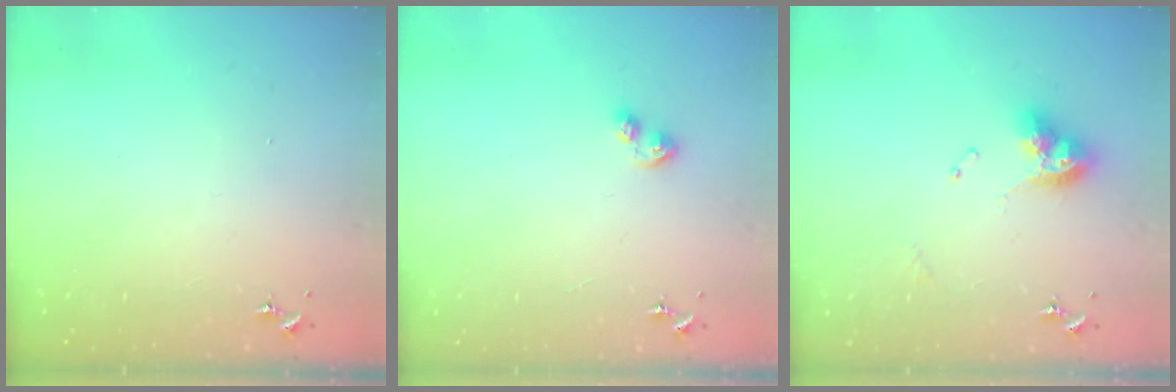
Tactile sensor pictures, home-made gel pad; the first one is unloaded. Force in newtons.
{"total": 7.0, "press": 7.0, "slide": 0.7}
{"total": 11.1, "press": 11.1, "slide": 1.0}